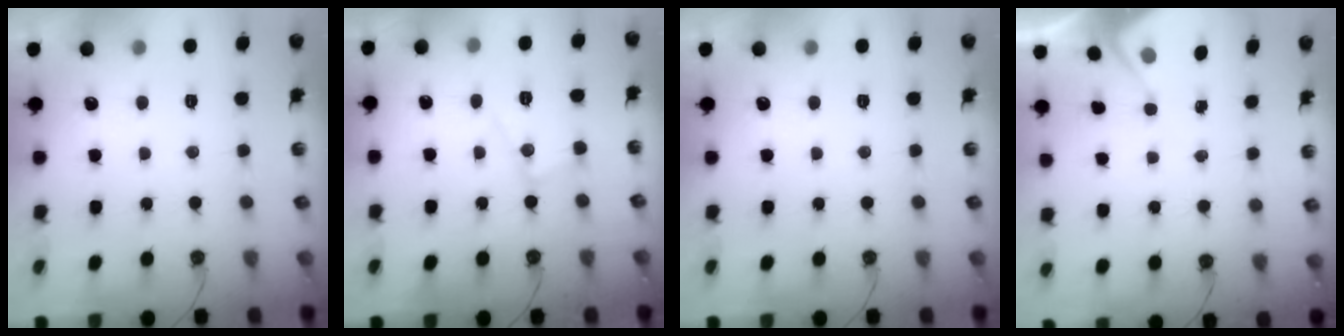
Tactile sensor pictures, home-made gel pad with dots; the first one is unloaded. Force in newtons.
{"total": 8.5, "press": 8.5, "slide": 0.6}
{"total": 0.0}
{"total": 2.9, "press": 2.9, "slide": 0.4}